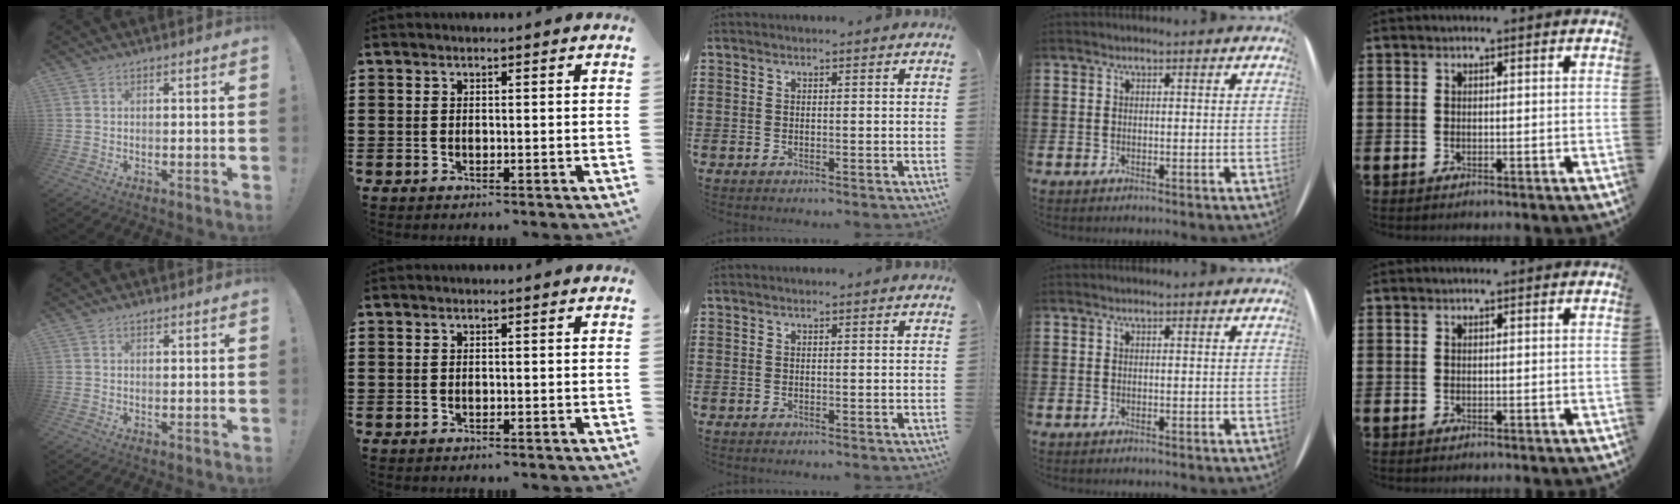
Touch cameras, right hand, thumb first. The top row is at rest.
{"thumb": {"total": 0.7, "force": [0.6, 0.2, 0.2], "torque": [0.000, -0.002, 0.011]}}